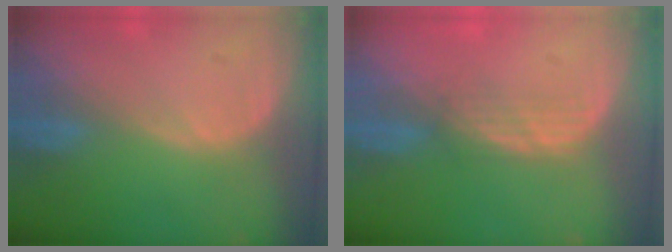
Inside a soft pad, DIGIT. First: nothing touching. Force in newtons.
{"total": 2.7, "press": 2.5, "slide": 0.9}